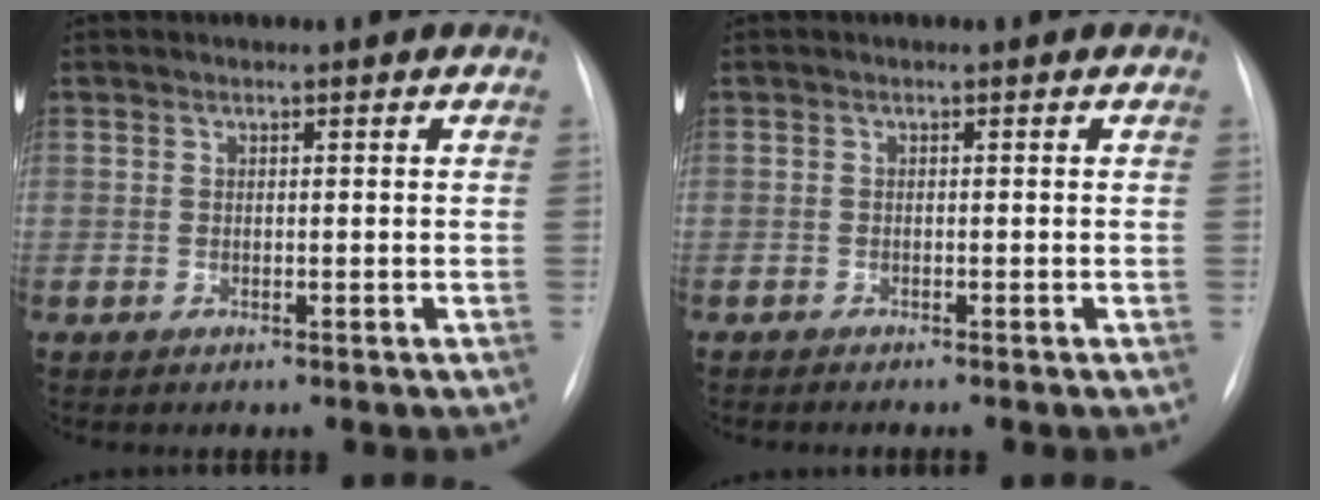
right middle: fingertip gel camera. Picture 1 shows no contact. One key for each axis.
{"total": 1.5, "fx": -1.3, "fy": -0.1, "fz": 0.8, "tx": -0.006, "ty": -0.001, "tz": -0.016}